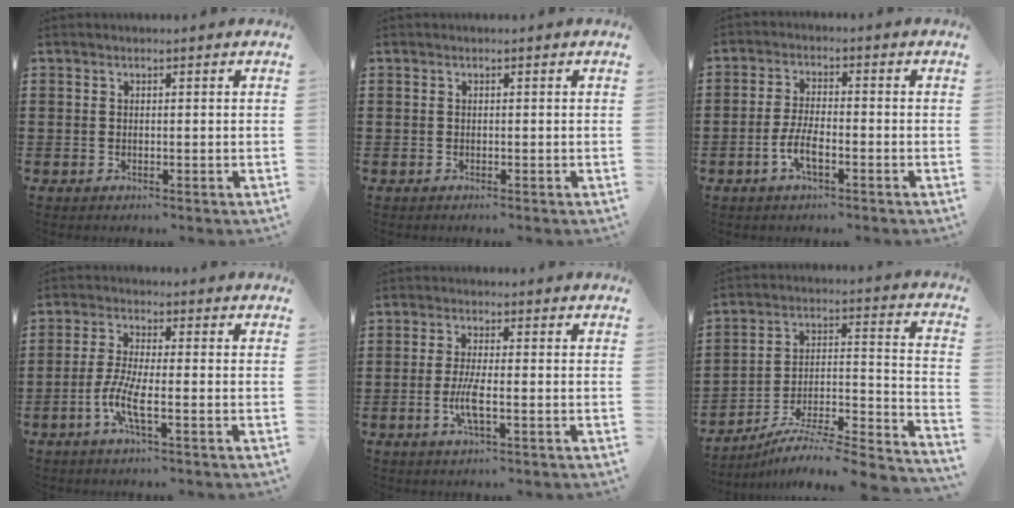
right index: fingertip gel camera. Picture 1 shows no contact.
{"total": 0.0}
{"total": 4.5, "force": [-2.0, 1.4, 3.8], "torque": [-0.083, 0.000, -0.042]}
{"total": 5.9, "force": [-2.4, 1.0, 5.3], "torque": [-0.123, -0.012, -0.053]}
{"total": 4.2, "force": [-1.1, 0.7, 4.0], "torque": [-0.089, -0.009, -0.025]}
{"total": 6.0, "force": [-5.0, 0.5, 3.4], "torque": [-0.058, -0.012, -0.104]}